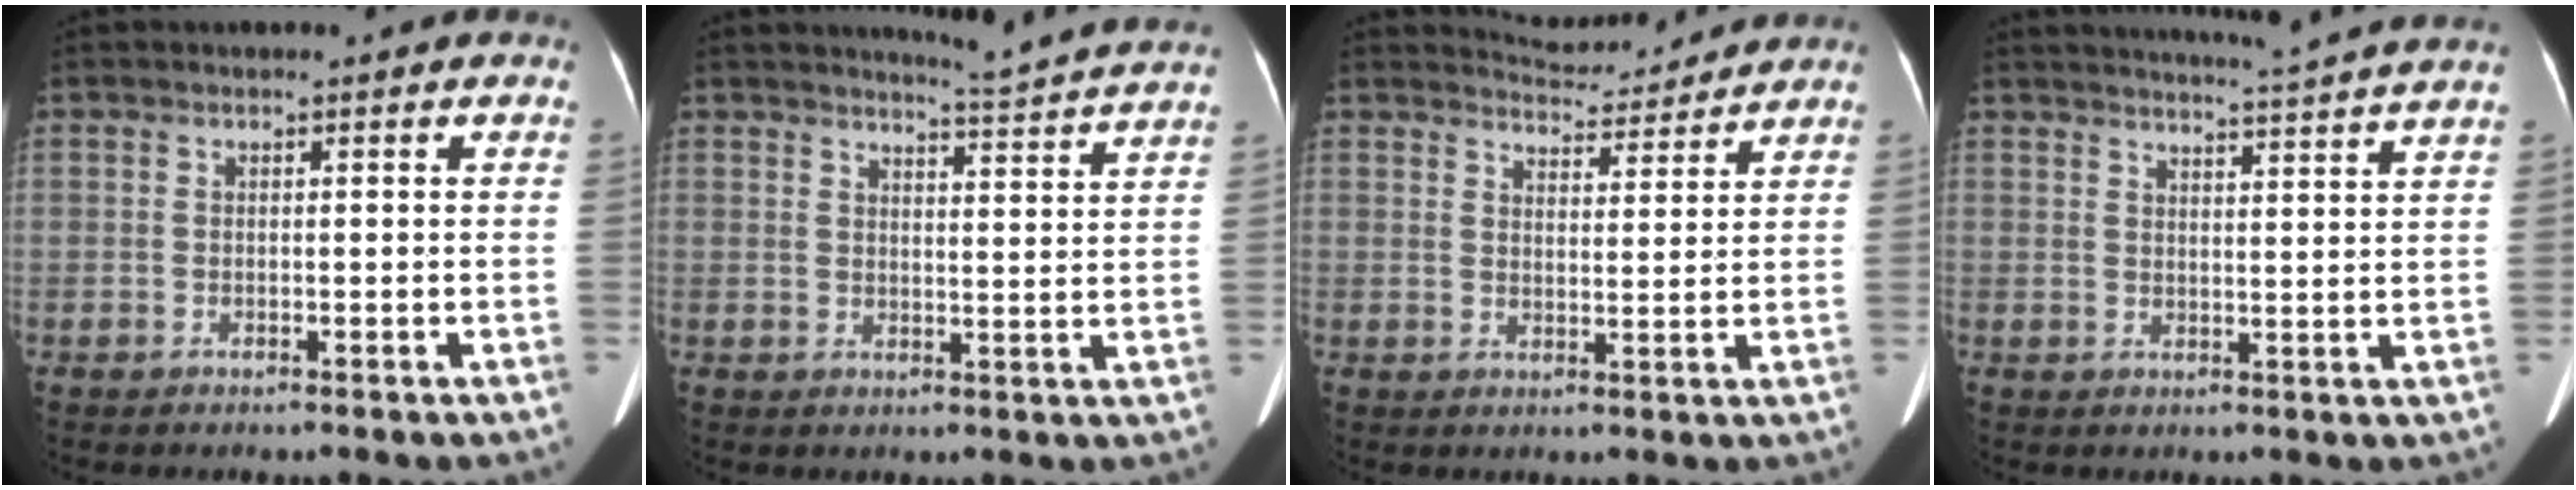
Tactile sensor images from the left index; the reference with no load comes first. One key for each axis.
{"total": 8.5, "fx": 8.2, "fy": -1.6, "fz": 1.5, "tx": -0.038, "ty": -0.026, "tz": 0.096}
{"total": 6.2, "fx": 6.2, "fy": 0.5, "fz": -0.2, "tx": -0.007, "ty": 0.007, "tz": 0.086}
{"total": 12.4, "fx": 11.5, "fy": -1.7, "fz": 4.2, "tx": -0.070, "ty": -0.019, "tz": 0.138}